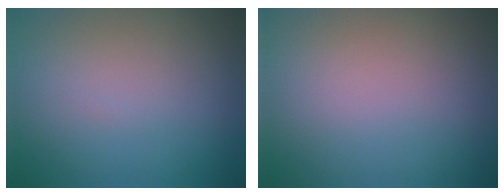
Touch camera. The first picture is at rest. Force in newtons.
{"total": 0.0}